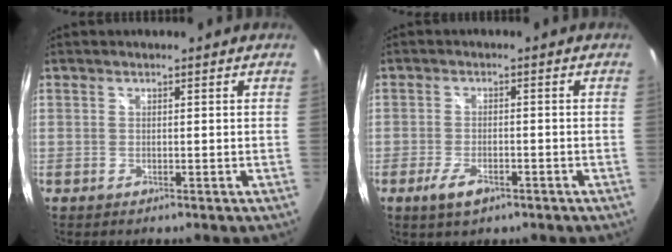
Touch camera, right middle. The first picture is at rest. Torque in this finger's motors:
{"motor_torque": [0.39, -0.53, 0.16, 0.07]}